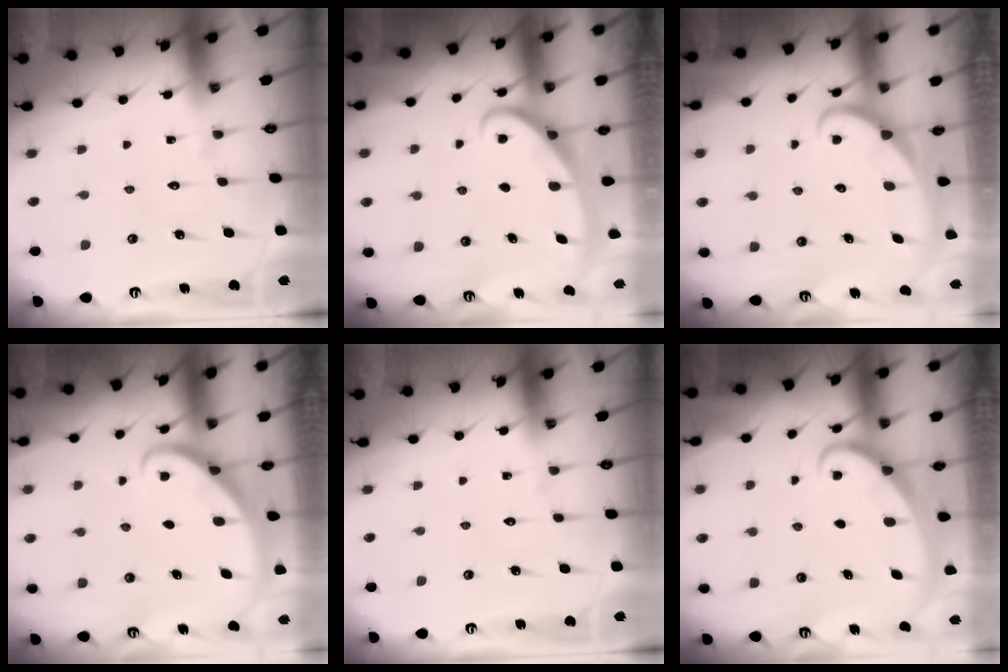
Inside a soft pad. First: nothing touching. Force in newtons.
{"total": 2.8, "press": 2.8, "slide": 0.4}
{"total": 2.5, "press": 2.5, "slide": 0.3}
{"total": 2.9, "press": 2.9, "slide": 0.2}
{"total": 0.0}
{"total": 2.1, "press": 2.1, "slide": 0.1}